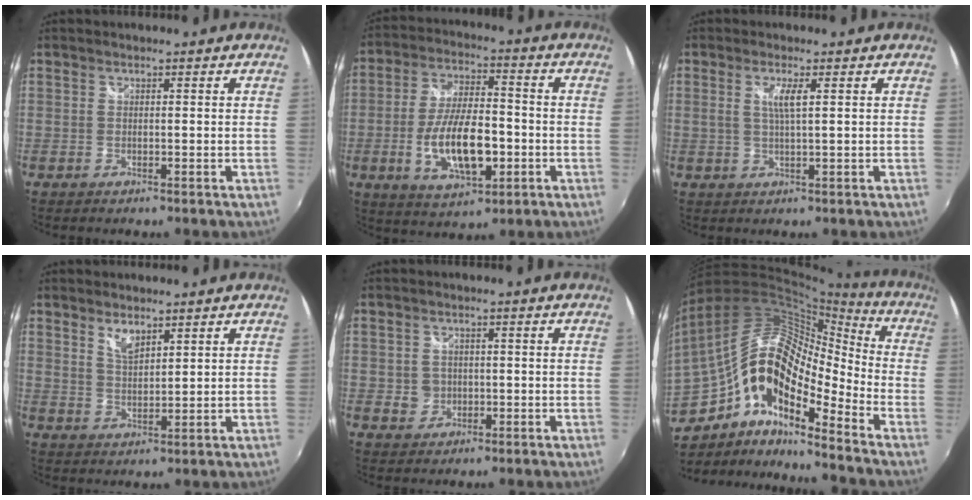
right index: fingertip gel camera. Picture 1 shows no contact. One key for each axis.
{"total": 14.2, "fx": -3.6, "fy": 5.9, "fz": 12.4, "tx": -0.244, "ty": -0.008, "tz": -0.057}
{"total": 3.2, "fx": 0.9, "fy": 0.1, "fz": 3.0, "tx": -0.058, "ty": -0.003, "tz": 0.016}
{"total": 3.8, "fx": 2.7, "fy": 1.4, "fz": 2.2, "tx": -0.039, "ty": -0.004, "tz": 0.049}
{"total": 3.4, "fx": -0.4, "fy": 3.3, "fz": 0.8, "tx": -0.016, "ty": 0.002, "tz": -0.004}
{"total": 19.9, "fx": -7.7, "fy": 8.7, "fz": 16.1, "tx": -0.273, "ty": -0.015, "tz": -0.158}